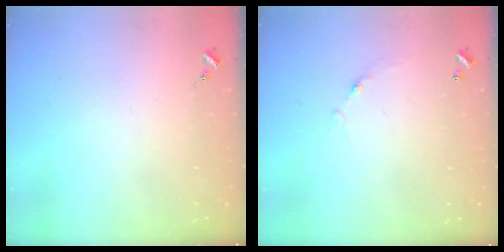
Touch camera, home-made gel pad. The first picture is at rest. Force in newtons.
{"total": 4.7, "press": 4.7, "slide": 0.2}